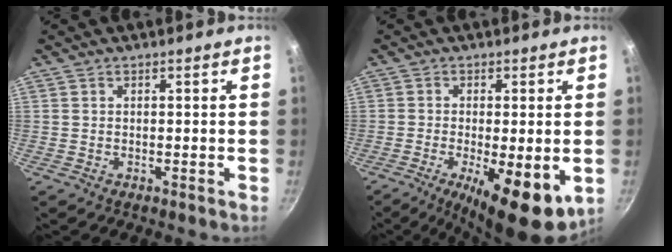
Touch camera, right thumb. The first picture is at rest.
{"total": 12.4, "force": [-3.7, 3.9, 11.1], "torque": [-0.168, -0.009, -0.048]}